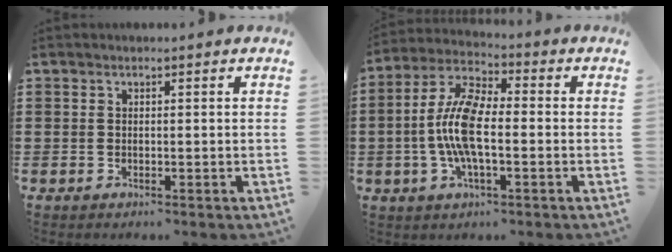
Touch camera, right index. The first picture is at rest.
{"total": 9.2, "force": [-1.2, 3.4, 8.5], "torque": [-0.189, -0.005, -0.027]}